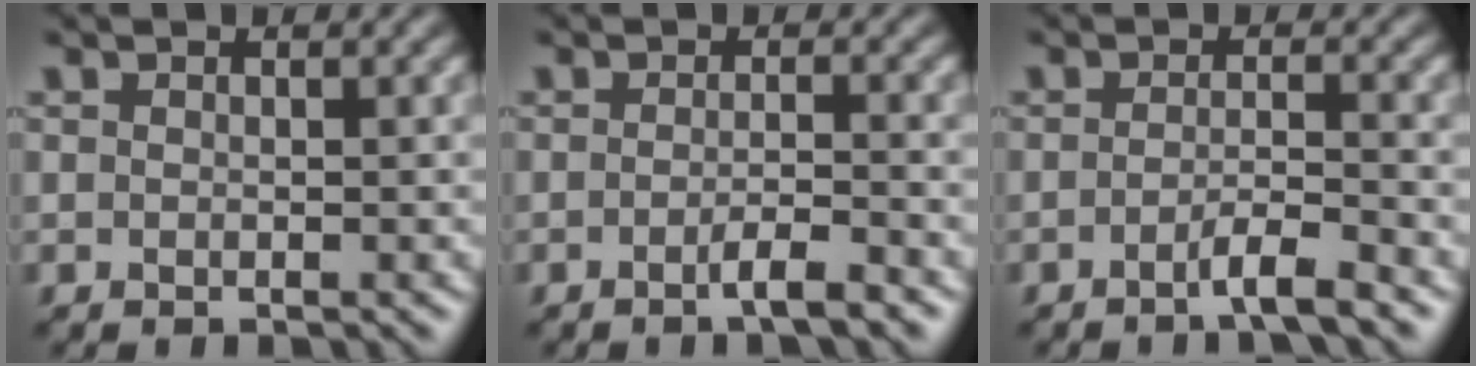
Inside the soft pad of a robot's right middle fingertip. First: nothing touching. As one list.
[{"total": 2.3, "force": [-1.2, 0.4, 1.9], "torque": [-0.026, 0.005, -0.027]}, {"total": 2.6, "force": [-1.5, 0.3, 2.1], "torque": [-0.030, 0.005, -0.036]}]